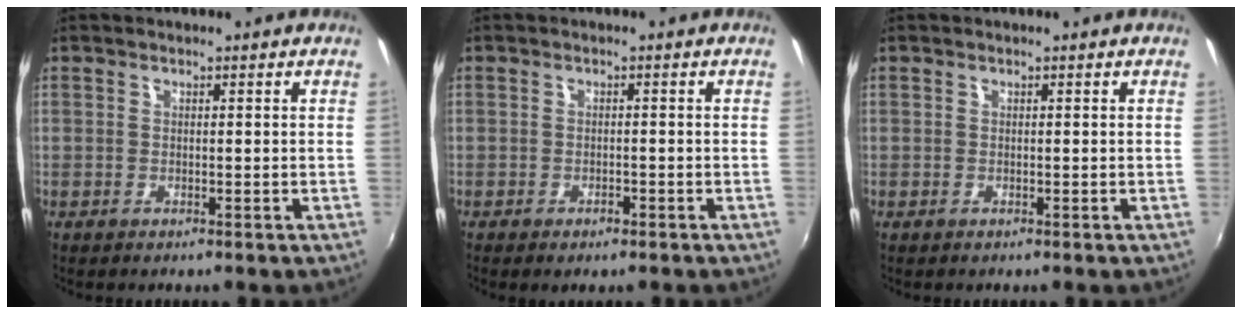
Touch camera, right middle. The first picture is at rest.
{"total": 1.7, "force": [-1.2, 0.6, 1.0], "torque": [-0.017, -0.002, -0.019]}
{"total": 0.0}